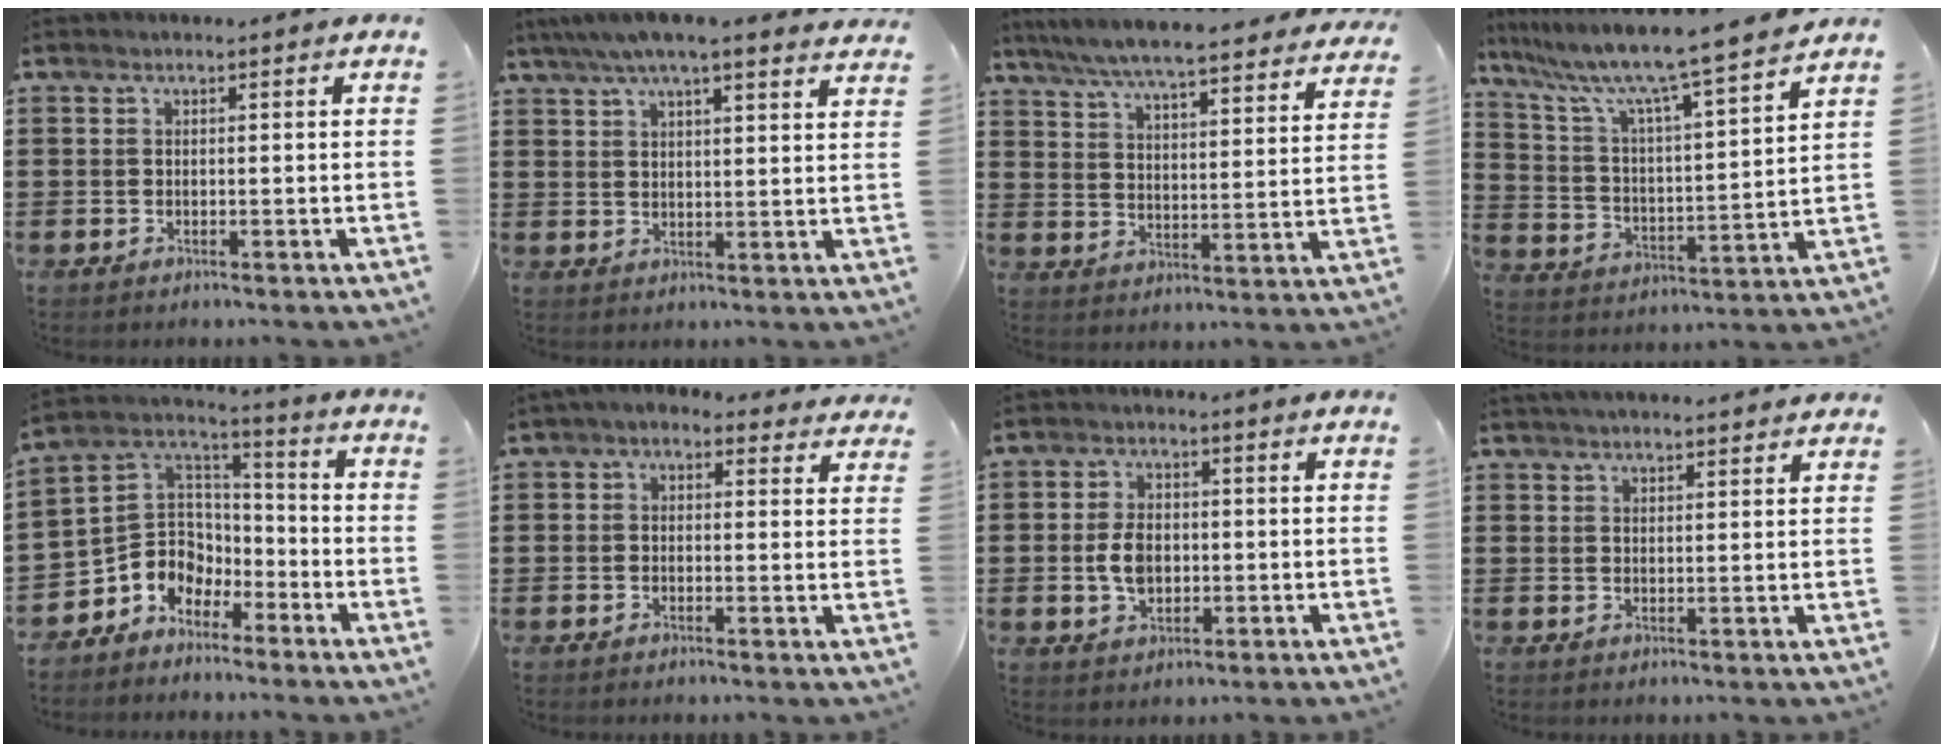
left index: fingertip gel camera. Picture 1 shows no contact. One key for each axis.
{"total": 5.8, "fx": 5.0, "fy": 0.5, "fz": 3.0, "tx": -0.071, "ty": -0.009, "tz": 0.087}
{"total": 6.5, "fx": 6.1, "fy": 0.0, "fz": 2.0, "tx": -0.068, "ty": -0.041, "tz": 0.106}
{"total": 8.4, "fx": 7.4, "fy": -0.6, "fz": 4.1, "tx": -0.112, "ty": -0.061, "tz": 0.114}
{"total": 6.9, "fx": -3.7, "fy": 5.9, "fz": 0.0, "tx": -0.033, "ty": 0.001, "tz": -0.073}
{"total": 1.9, "fx": 1.0, "fy": 1.3, "fz": 0.9, "tx": -0.025, "ty": 0.006, "tz": 0.017}
{"total": 4.9, "fx": -0.4, "fy": 3.2, "fz": 3.7, "tx": -0.087, "ty": 0.004, "tz": -0.012}
{"total": 2.5, "fx": 2.5, "fy": -0.1, "fz": 0.3, "tx": -0.013, "ty": -0.001, "tz": 0.048}